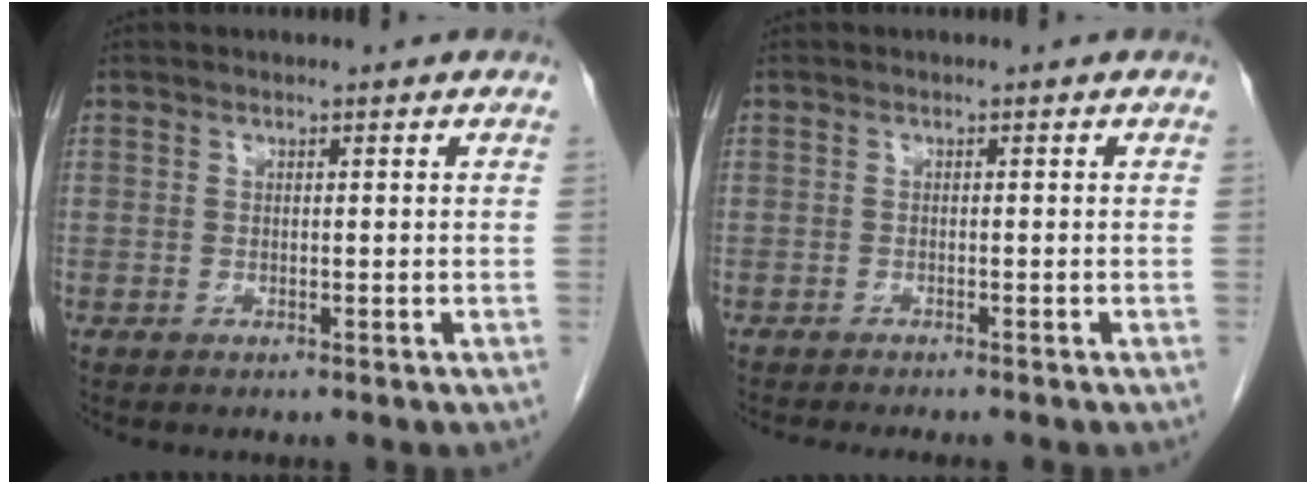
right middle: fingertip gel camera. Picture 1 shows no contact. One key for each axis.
{"total": 5.1, "fx": -4.5, "fy": 0.5, "fz": 2.4, "tx": -0.029, "ty": -0.009, "tz": -0.061}